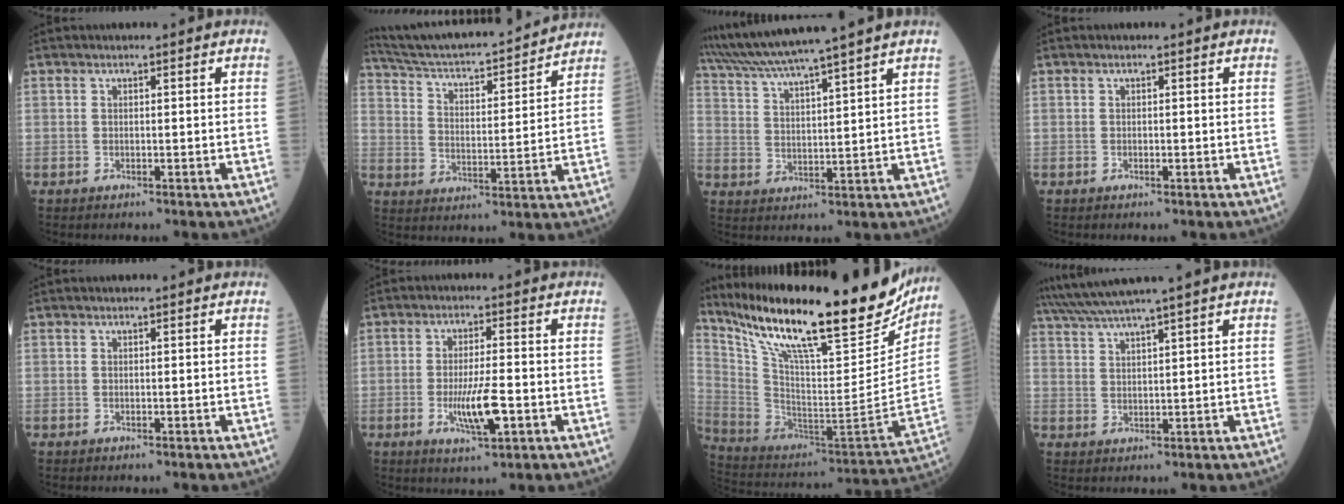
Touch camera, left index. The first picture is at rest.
{"total": 21.2, "force": [19.7, 2.1, 7.4], "torque": [-0.125, 0.005, 0.292]}
{"total": 12.7, "force": [11.1, -2.1, 5.8], "torque": [-0.109, 0.013, 0.186]}
{"total": 0.0}
{"total": 0.0}
{"total": 6.8, "force": [-2.1, 1.1, 6.4], "torque": [-0.123, -0.013, -0.036]}
{"total": 32.6, "force": [25.2, 5.9, 19.7], "torque": [-0.346, -0.040, 0.379]}
{"total": 7.8, "force": [6.7, -2.0, 3.5], "torque": [-0.065, 0.019, 0.119]}